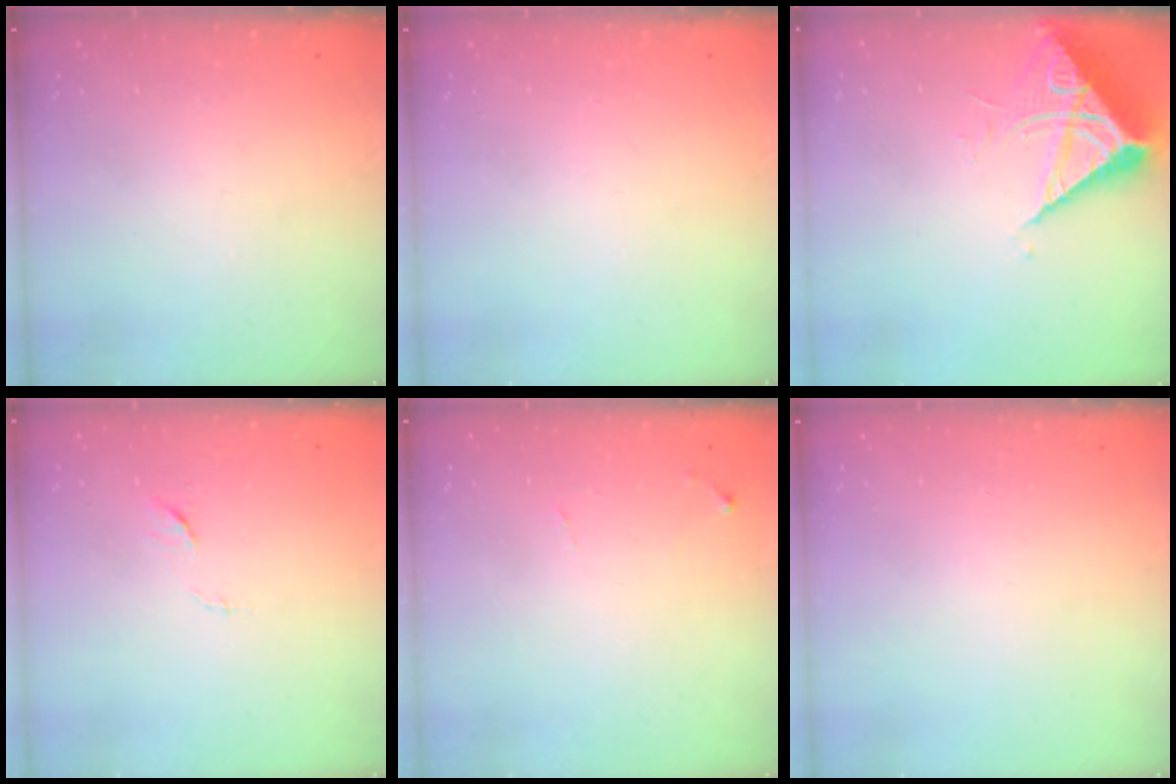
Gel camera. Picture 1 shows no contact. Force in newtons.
{"total": 0.0}
{"total": 7.8, "press": 7.8, "slide": 0.8}
{"total": 4.6, "press": 4.5, "slide": 0.5}
{"total": 5.4, "press": 5.4, "slide": 0.4}
{"total": 0.0}